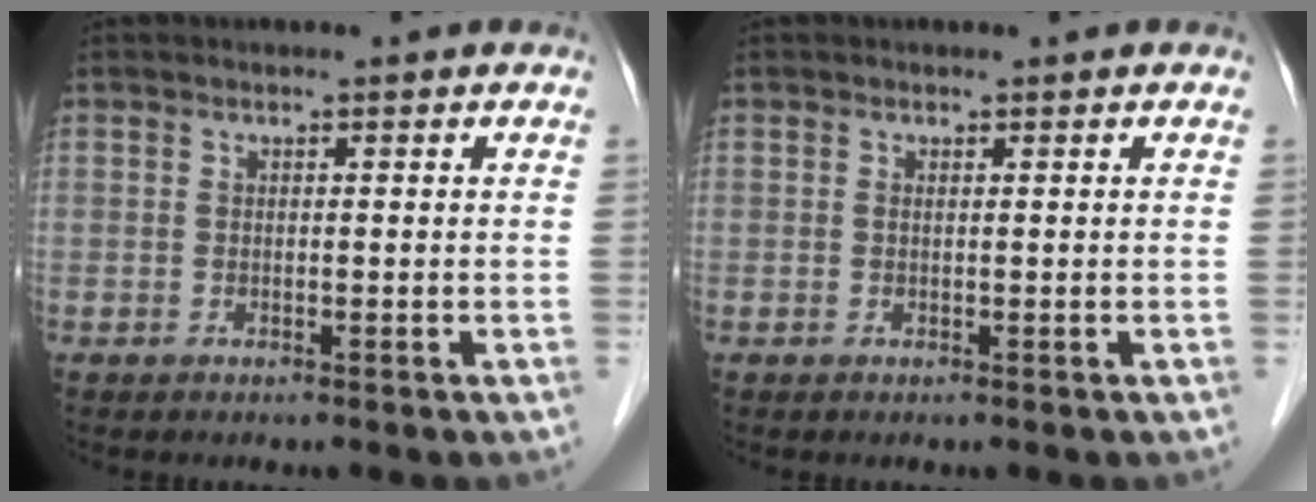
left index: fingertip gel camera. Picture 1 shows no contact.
{"total": 0.0}